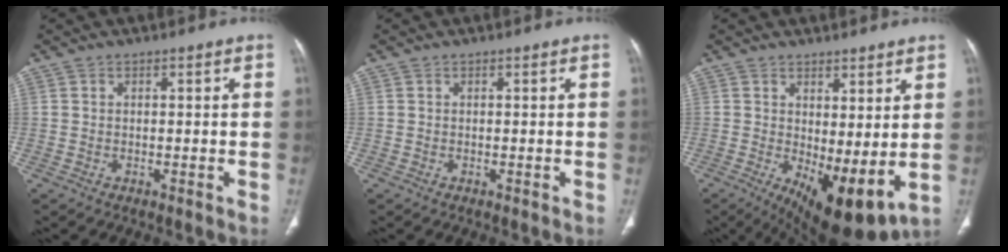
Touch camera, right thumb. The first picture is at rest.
{"total": 0.0}
{"total": 11.2, "force": [-0.1, 4.2, 10.3], "torque": [-0.154, -0.025, 0.013]}